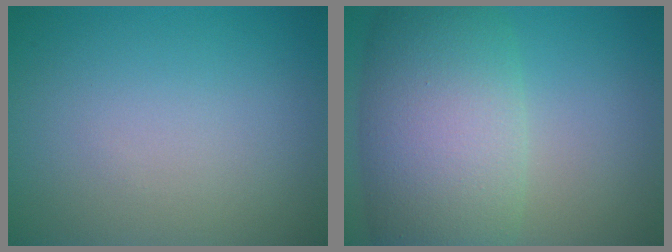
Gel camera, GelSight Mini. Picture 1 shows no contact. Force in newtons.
{"total": 10.4, "press": 10.3, "slide": 0.4}